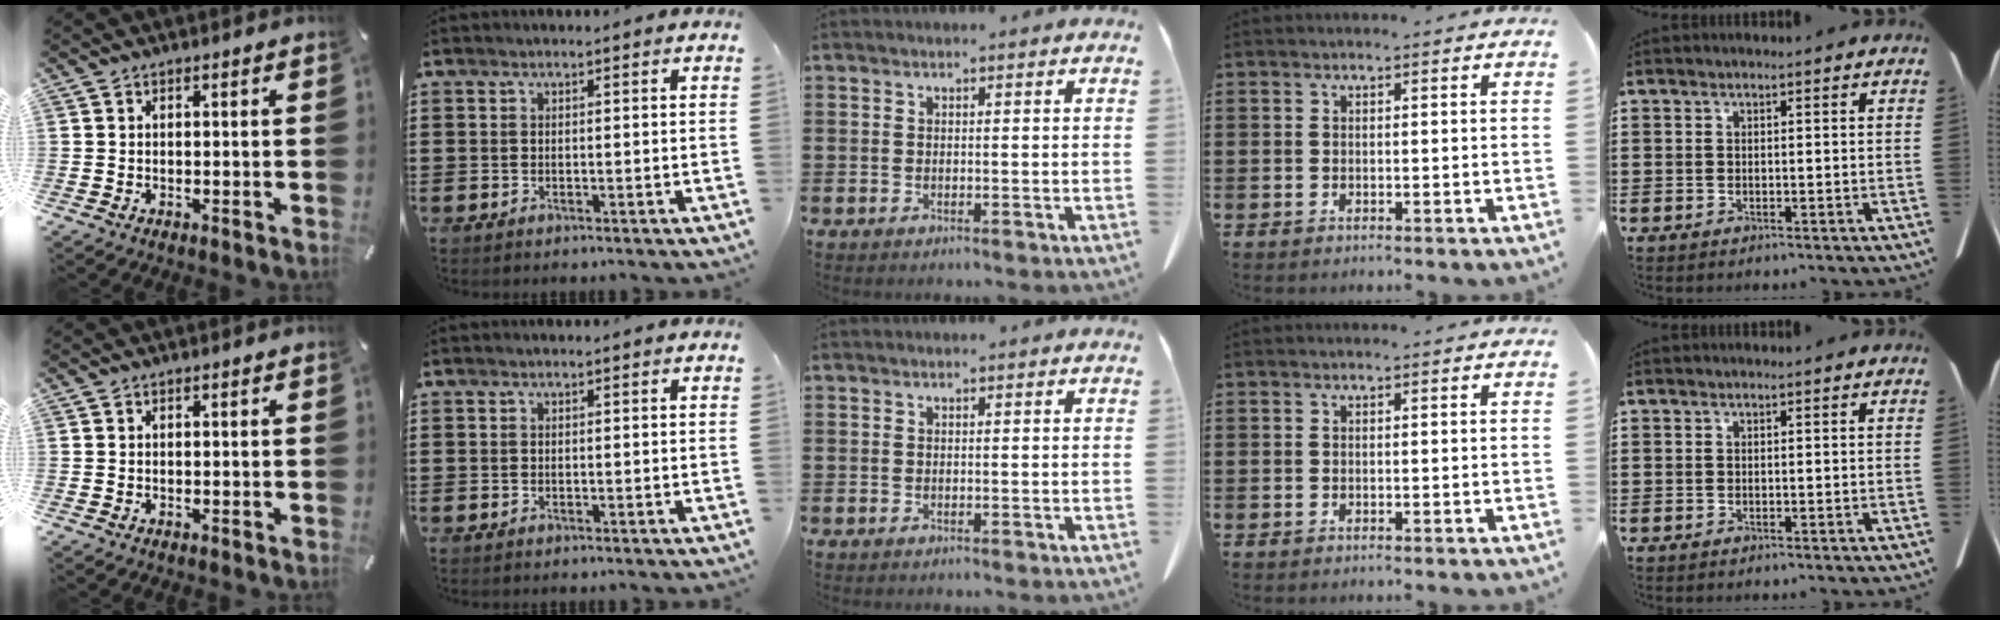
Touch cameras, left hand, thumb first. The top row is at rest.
{}